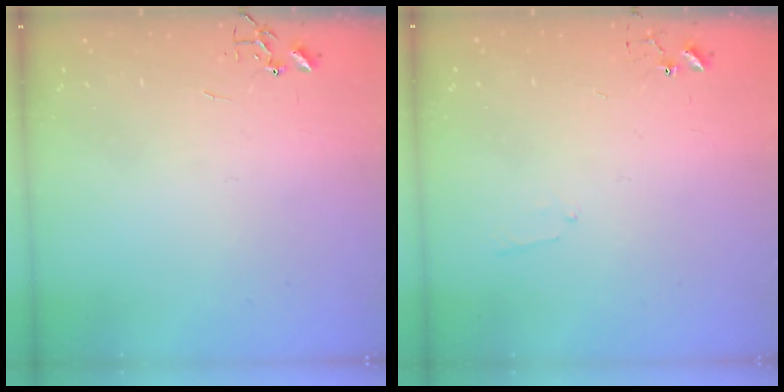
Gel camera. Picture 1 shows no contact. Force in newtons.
{"total": 5.1, "press": 5.1, "slide": 0.5}